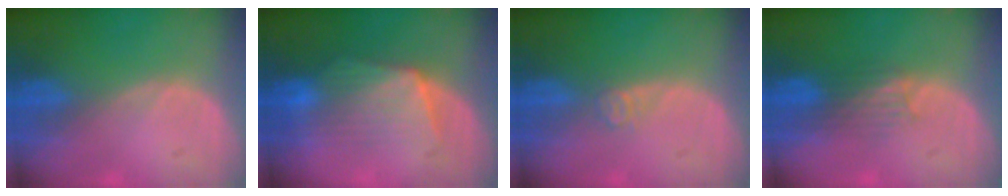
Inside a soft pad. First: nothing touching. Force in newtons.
{"total": 7.5, "press": 7.4, "slide": 1.2}
{"total": 2.0, "press": 1.6, "slide": 1.1}
{"total": 3.5, "press": 3.2, "slide": 1.5}